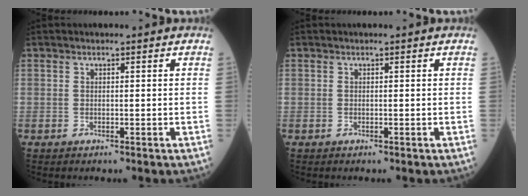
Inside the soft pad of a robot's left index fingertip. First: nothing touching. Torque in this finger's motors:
{"motor_torque": [-0.11, 0.11, 0.00, 0.00]}